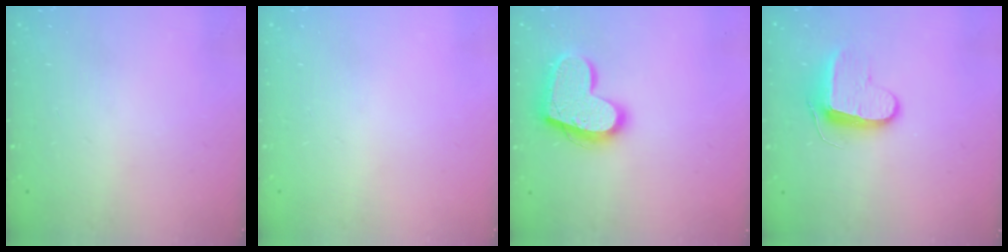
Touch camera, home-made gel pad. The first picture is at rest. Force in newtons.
{"total": 0.0}
{"total": 18.0, "press": 17.9, "slide": 1.4}
{"total": 9.7, "press": 9.7, "slide": 0.4}